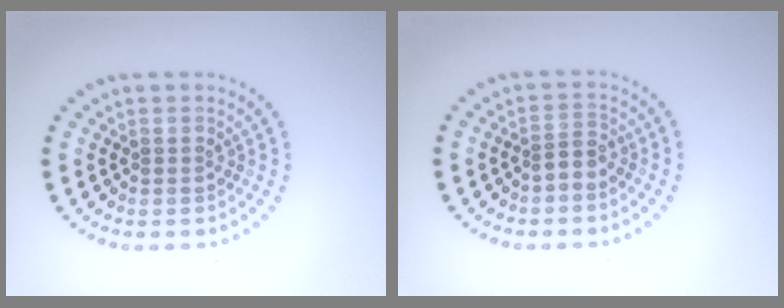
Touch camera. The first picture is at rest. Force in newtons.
{"total": 1.4, "press": 1.0, "slide": 1.0}